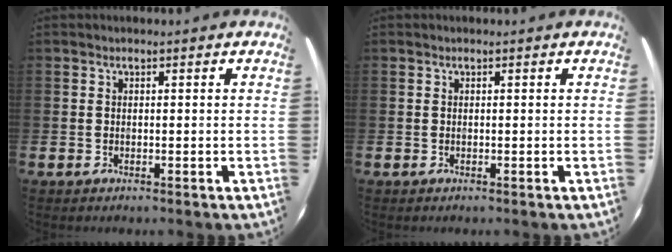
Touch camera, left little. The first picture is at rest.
{"total": 0.0}